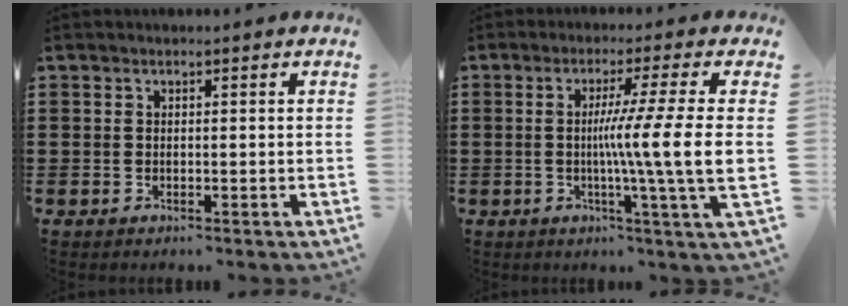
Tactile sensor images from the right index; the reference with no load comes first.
{"total": 10.3, "force": [-0.3, -1.5, 10.2], "torque": [-0.184, -0.015, -0.014]}